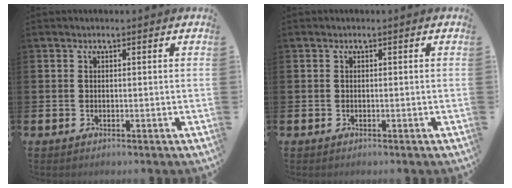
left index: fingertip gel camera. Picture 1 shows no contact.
{"total": 0.0}